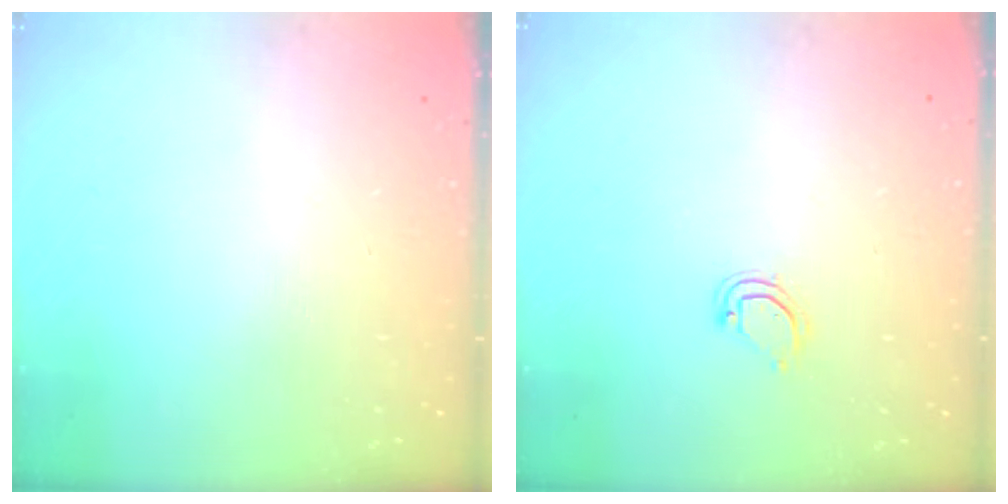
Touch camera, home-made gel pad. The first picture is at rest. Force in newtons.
{"total": 4.7, "press": 4.7, "slide": 0.2}